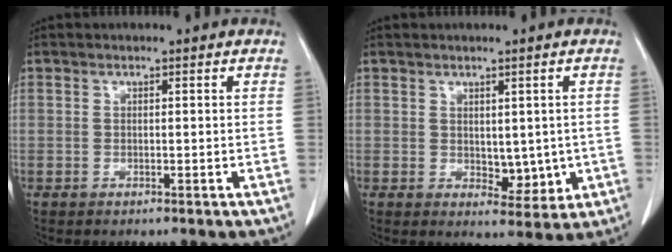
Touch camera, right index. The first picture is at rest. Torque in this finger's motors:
{"motor_torque": [0.18, -0.02, 0.04, 0.01]}